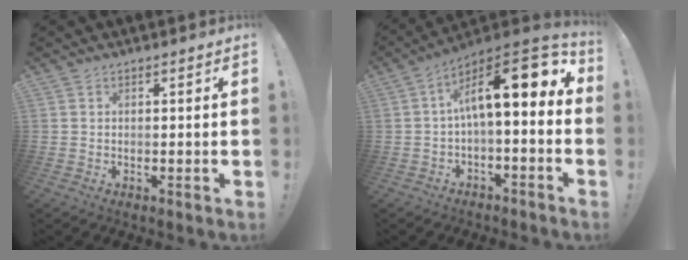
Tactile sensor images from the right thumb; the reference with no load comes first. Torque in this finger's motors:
{"motor_torque": [2.68, 2.32, 1.87, -0.39, 0.09]}